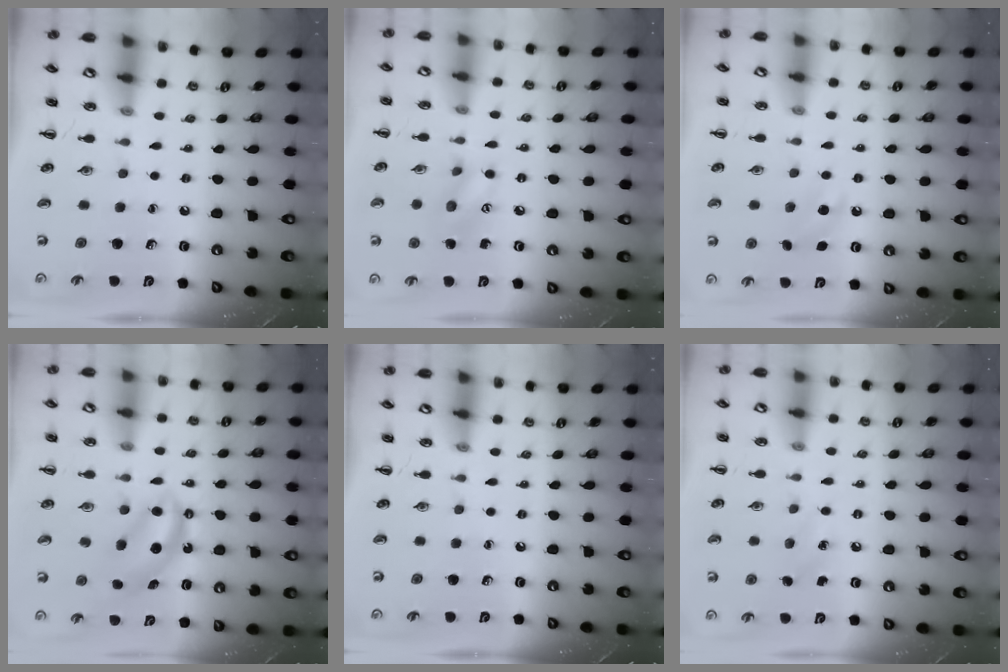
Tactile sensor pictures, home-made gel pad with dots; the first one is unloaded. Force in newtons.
{"total": 7.2, "press": 7.1, "slide": 1.1}
{"total": 5.7, "press": 5.5, "slide": 1.6}
{"total": 6.7, "press": 6.6, "slide": 1.1}
{"total": 0.0}
{"total": 6.4, "press": 6.1, "slide": 1.8}